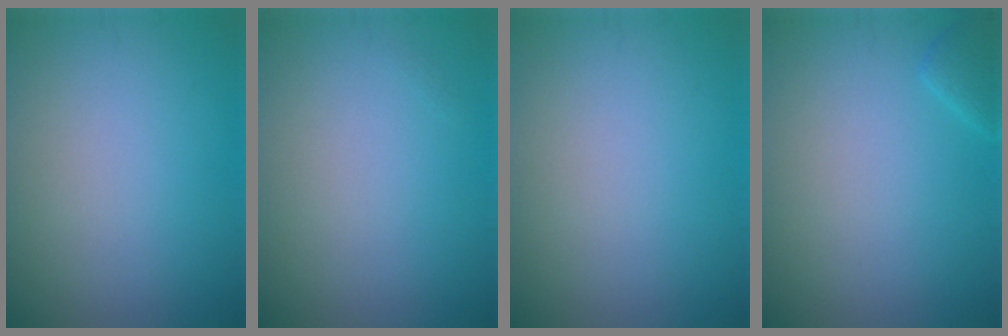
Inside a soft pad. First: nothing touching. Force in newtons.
{"total": 0.0}
{"total": 0.0}
{"total": 1.3, "press": 1.3, "slide": 0.1}